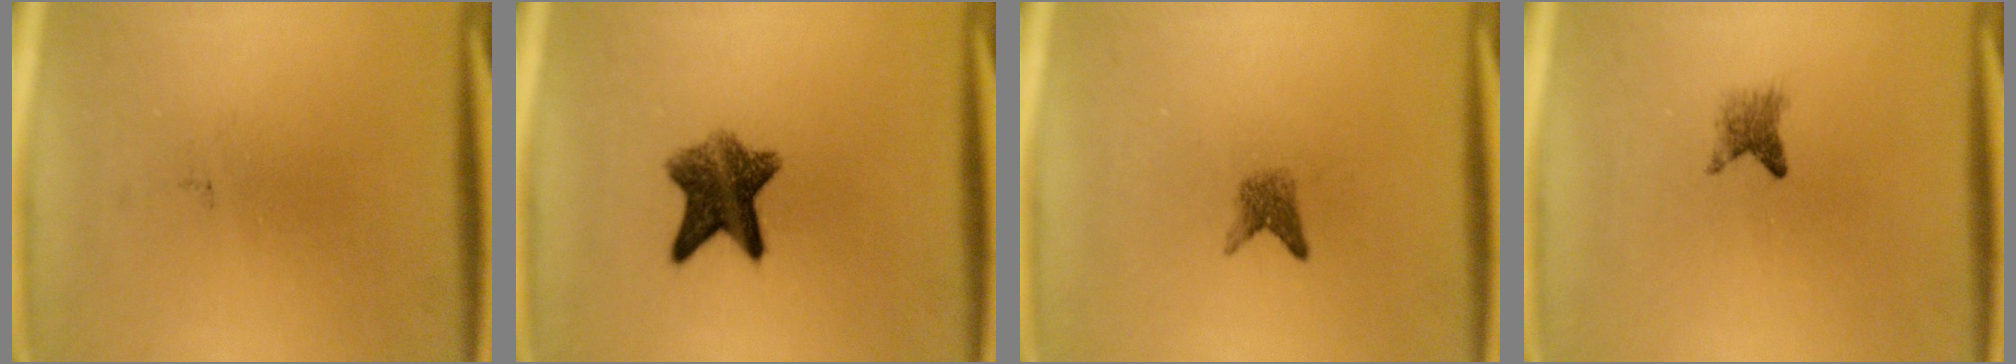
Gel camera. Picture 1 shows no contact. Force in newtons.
{"total": 7.7}
{"total": 1.8}
{"total": 2.0}